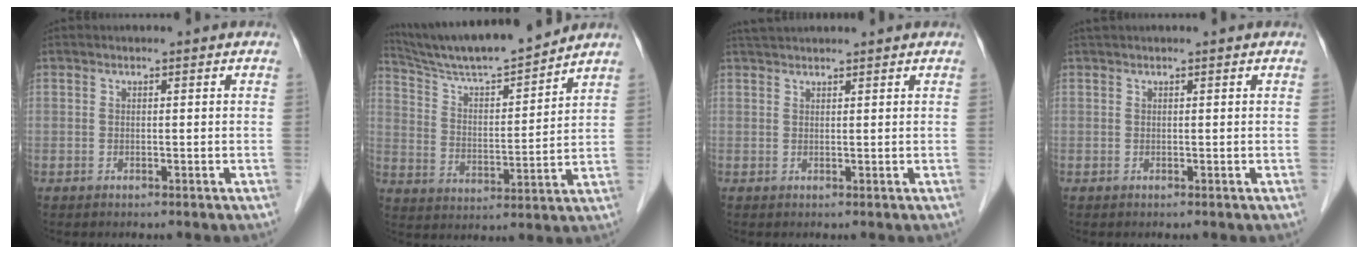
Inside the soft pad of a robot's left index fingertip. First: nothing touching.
{"total": 14.4, "force": [13.5, -0.2, 4.9], "torque": [-0.096, 0.003, 0.232]}
{"total": 3.9, "force": [3.7, 0.0, 1.2], "torque": [-0.015, 0.035, 0.062]}
{"total": 1.4, "force": [1.3, -0.2, 0.6], "torque": [-0.009, 0.024, 0.028]}